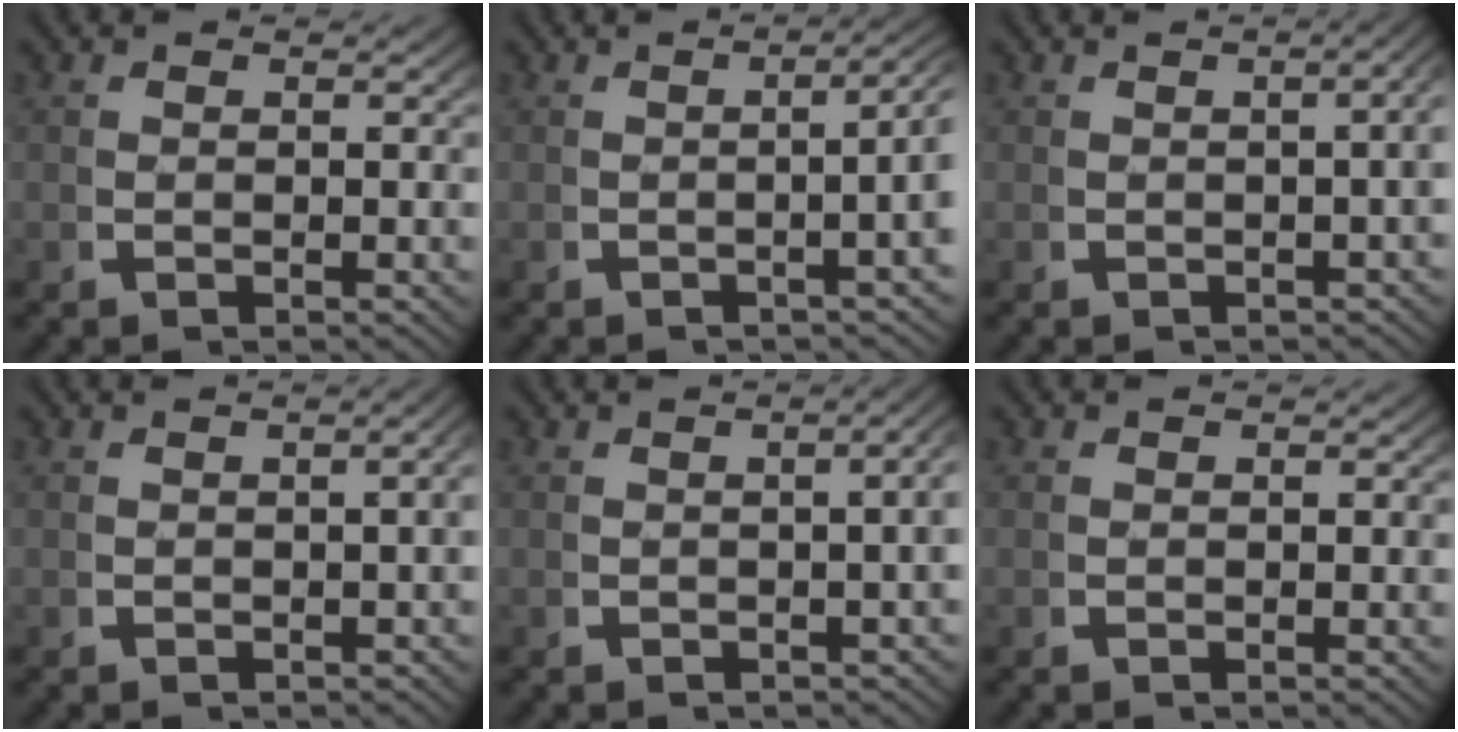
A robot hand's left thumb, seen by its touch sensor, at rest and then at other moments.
{"total": 4.8, "force": [0.7, 1.7, 4.5], "torque": [-0.054, 0.018, -0.005]}
{"total": 4.8, "force": [0.3, 2.2, 4.3], "torque": [-0.040, 0.025, -0.005]}
{"total": 2.3, "force": [-0.3, 0.8, 2.2], "torque": [-0.026, 0.011, -0.005]}
{"total": 5.1, "force": [0.6, 2.3, 4.4], "torque": [-0.039, 0.028, -0.004]}
{"total": 0.0}